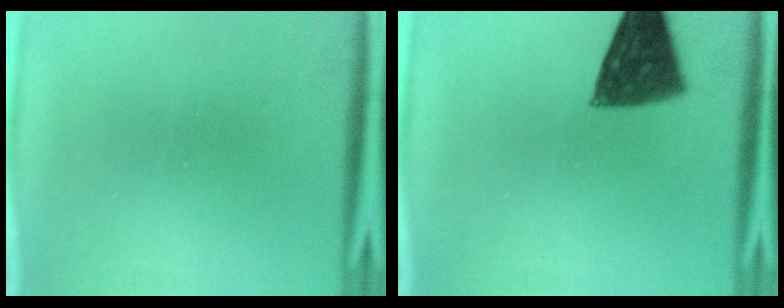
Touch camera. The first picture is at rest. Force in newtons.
{"total": 10.4}